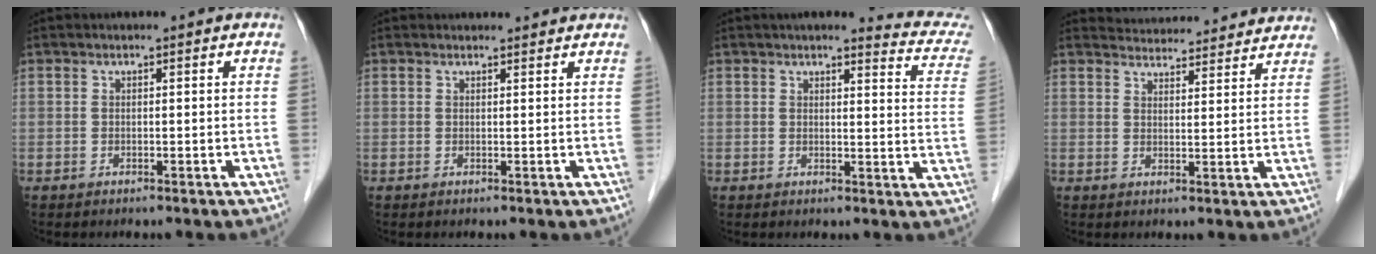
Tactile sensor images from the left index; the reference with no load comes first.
{"total": 2.4, "force": [2.4, 0.4, 0.3], "torque": [-0.009, 0.008, 0.022]}
{"total": 9.7, "force": [9.0, 0.8, 3.5], "torque": [-0.023, -0.039, 0.071]}
{"total": 13.0, "force": [12.6, 2.0, 2.2], "torque": [-0.018, 0.012, 0.148]}